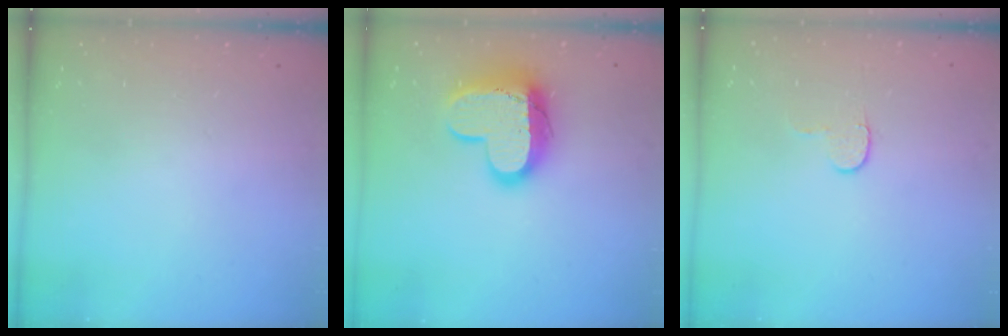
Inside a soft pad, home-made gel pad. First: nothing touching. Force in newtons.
{"total": 14.3, "press": 14.3, "slide": 1.2}
{"total": 4.7, "press": 4.7, "slide": 0.5}